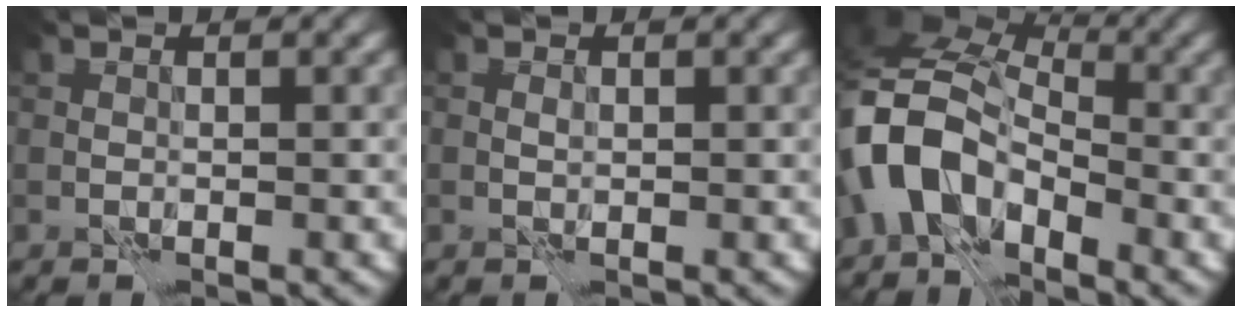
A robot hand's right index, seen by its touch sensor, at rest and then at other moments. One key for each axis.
{"total": 0.5, "fx": 0.1, "fy": 0.3, "fz": 0.4, "tx": -0.010, "ty": 0.001, "tz": 0.001}
{"total": 8.4, "fx": -2.9, "fy": 5.9, "fz": 5.2, "tx": -0.099, "ty": 0.010, "tz": -0.073}